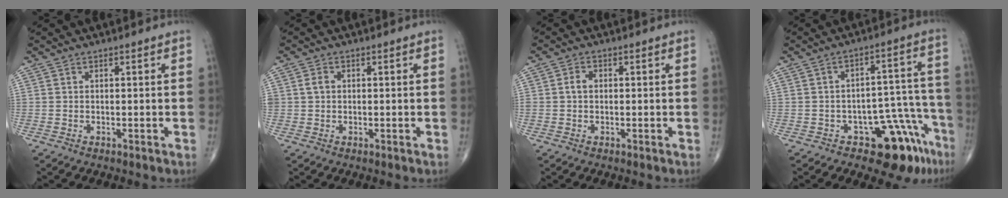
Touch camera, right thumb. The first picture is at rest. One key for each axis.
{"total": 1.9, "fx": 0.2, "fy": 1.6, "fz": 1.1, "tx": -0.015, "ty": 0.005, "tz": 0.004}
{"total": 2.1, "fx": 0.0, "fy": 1.5, "fz": 1.4, "tx": -0.026, "ty": 0.006, "tz": -0.002}
{"total": 11.9, "fx": -7.5, "fy": 5.9, "fz": 7.1, "tx": -0.032, "ty": 0.083, "tz": -0.097}